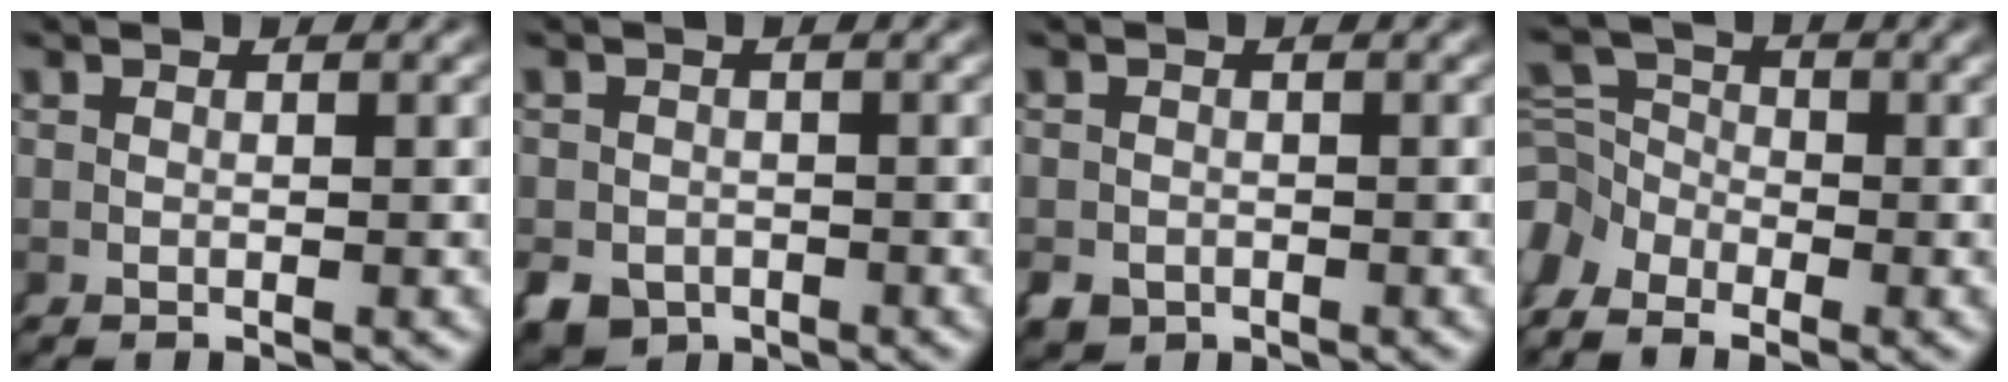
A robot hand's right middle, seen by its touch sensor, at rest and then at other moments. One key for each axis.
{"total": 4.6, "fx": -3.1, "fy": 3.1, "fz": 1.4, "tx": -0.022, "ty": -0.035, "tz": -0.039}
{"total": 2.8, "fx": -1.9, "fy": 2.0, "fz": 0.7, "tx": -0.011, "ty": -0.028, "tz": -0.018}
{"total": 5.4, "fx": -2.0, "fy": 4.6, "fz": 2.1, "tx": -0.039, "ty": -0.025, "tz": -0.035}